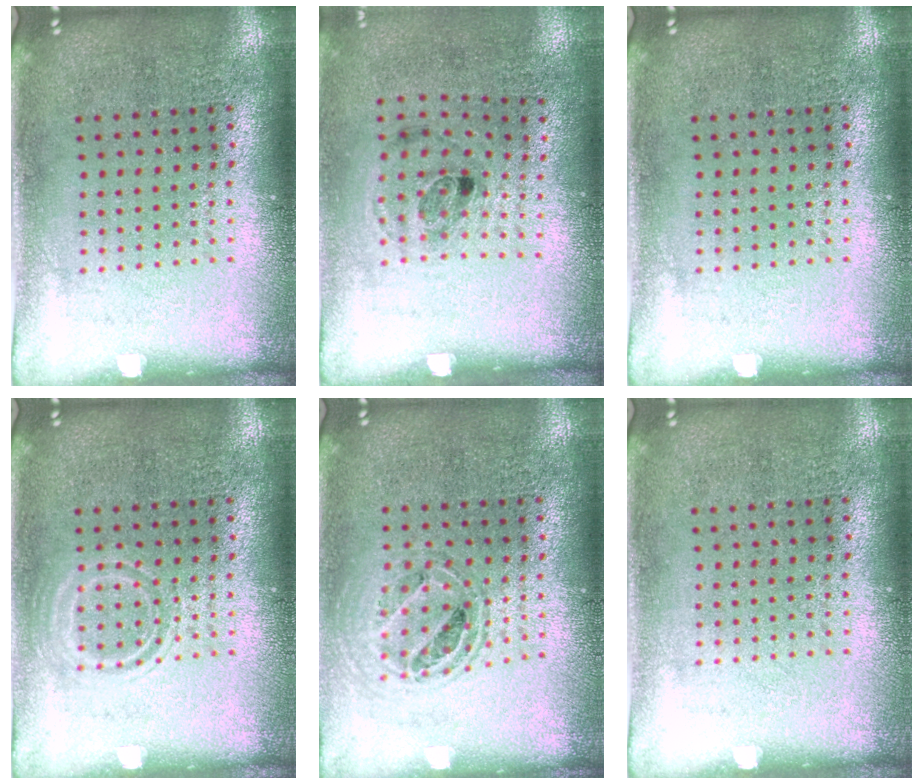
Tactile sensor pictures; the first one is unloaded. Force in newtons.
{"total": 1.2, "press": 0.8, "slide": 0.9}
{"total": 0.0}
{"total": 1.5, "press": 1.5, "slide": 0.3}
{"total": 0.8, "press": 0.8, "slide": 0.1}
{"total": 0.0}